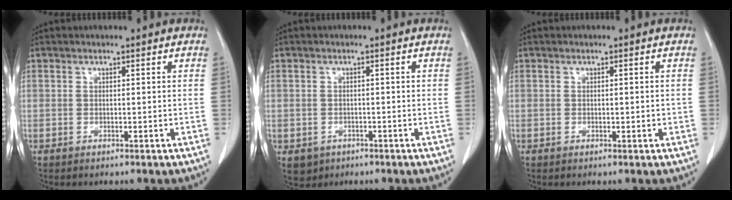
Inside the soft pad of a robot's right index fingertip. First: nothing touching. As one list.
[{"total": 3.5, "force": [-1.5, 3.1, 0.5], "torque": [-0.002, 0.003, -0.018]}, {"total": 1.0, "force": [-0.1, 0.5, 0.9], "torque": [-0.015, 0.003, 0.002]}]